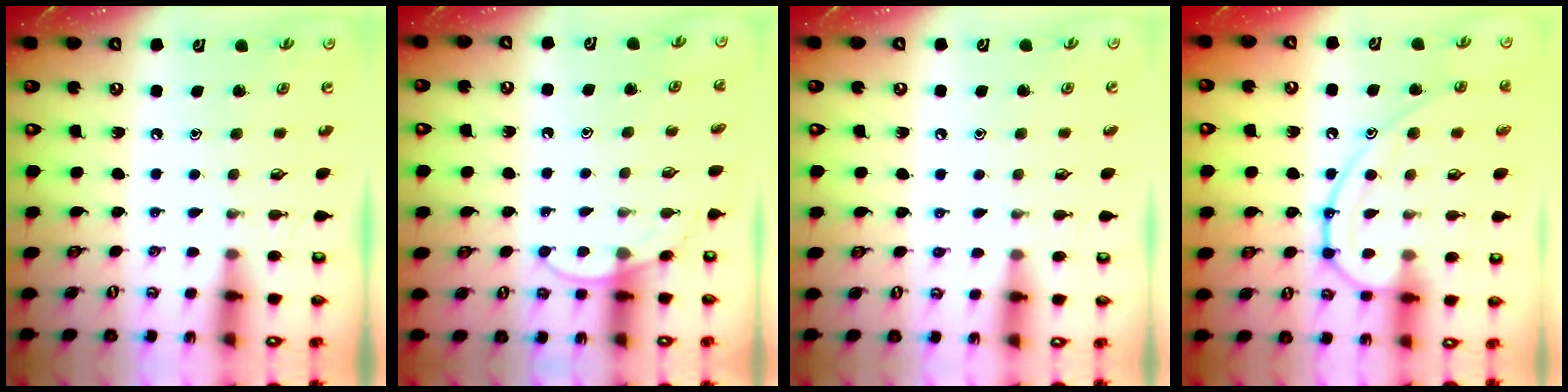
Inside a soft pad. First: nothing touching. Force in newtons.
{"total": 6.2, "press": 6.1, "slide": 0.5}
{"total": 4.0, "press": 3.9, "slide": 0.6}
{"total": 15.3, "press": 15.2, "slide": 1.5}